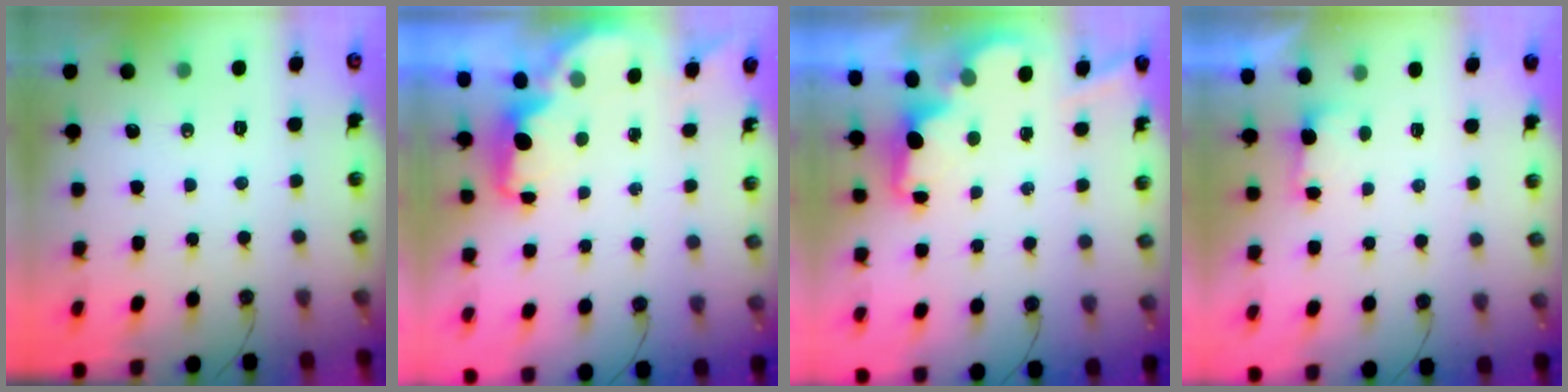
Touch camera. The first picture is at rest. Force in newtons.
{"total": 1.8, "press": 1.6, "slide": 0.7}
{"total": 1.9, "press": 1.7, "slide": 0.8}
{"total": 1.0, "press": 0.6, "slide": 0.8}